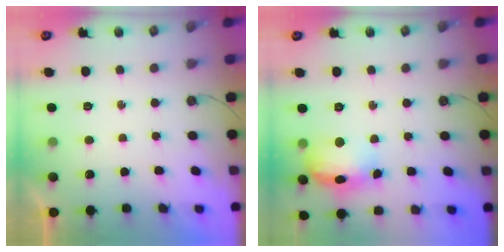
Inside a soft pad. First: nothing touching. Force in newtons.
{"total": 15.0, "press": 14.9, "slide": 2.0}